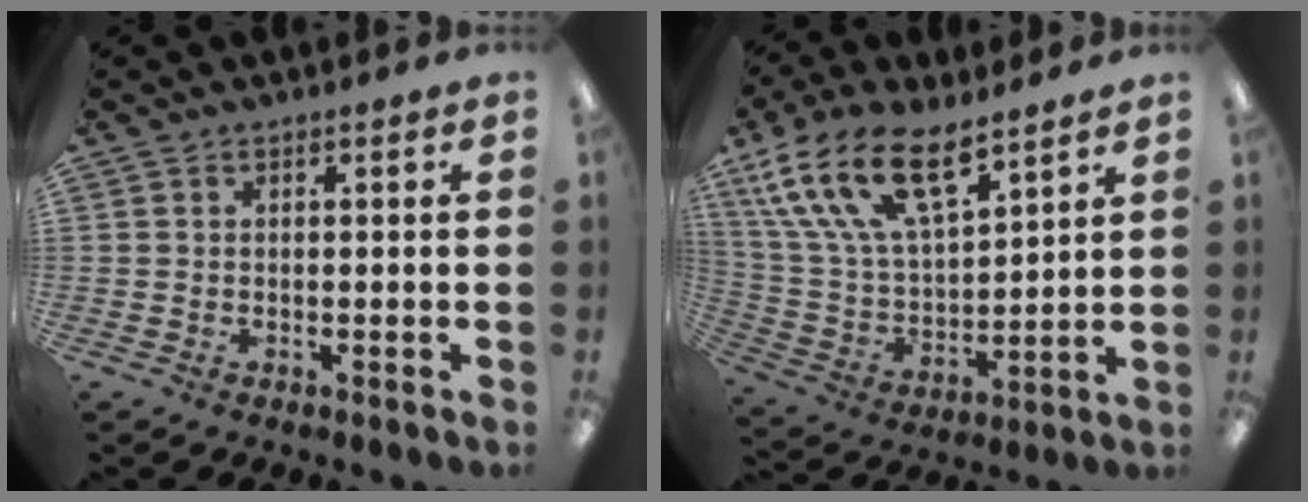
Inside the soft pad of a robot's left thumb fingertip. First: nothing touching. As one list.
[{"total": 19.0, "force": [12.1, 8.1, 12.2], "torque": [-0.265, -0.065, 0.217]}]